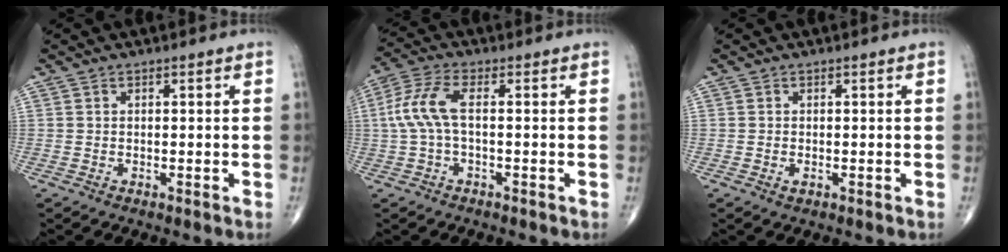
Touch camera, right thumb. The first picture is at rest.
{"total": 7.3, "force": [0.0, 2.8, 6.7], "torque": [-0.171, 0.020, -0.004]}
{"total": 0.9, "force": [-0.2, 0.5, 0.7], "torque": [-0.013, -0.001, -0.004]}